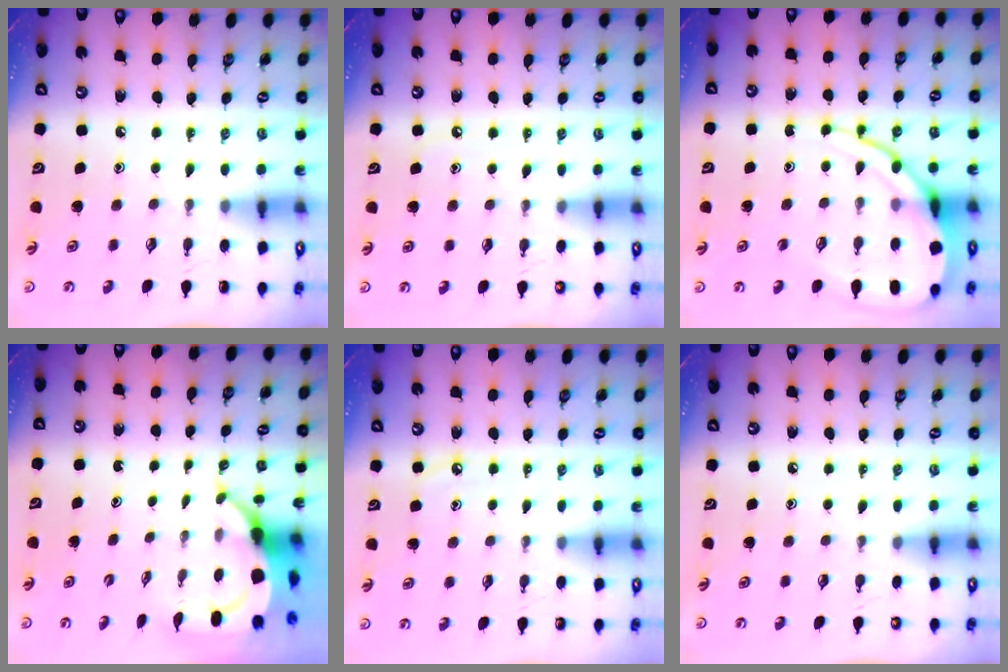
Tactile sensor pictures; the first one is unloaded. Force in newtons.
{"total": 4.9, "press": 4.9, "slide": 0.7}
{"total": 13.6, "press": 13.5, "slide": 1.5}
{"total": 5.4, "press": 5.3, "slide": 0.7}
{"total": 4.0, "press": 4.0, "slide": 0.2}
{"total": 3.9, "press": 3.9, "slide": 0.6}